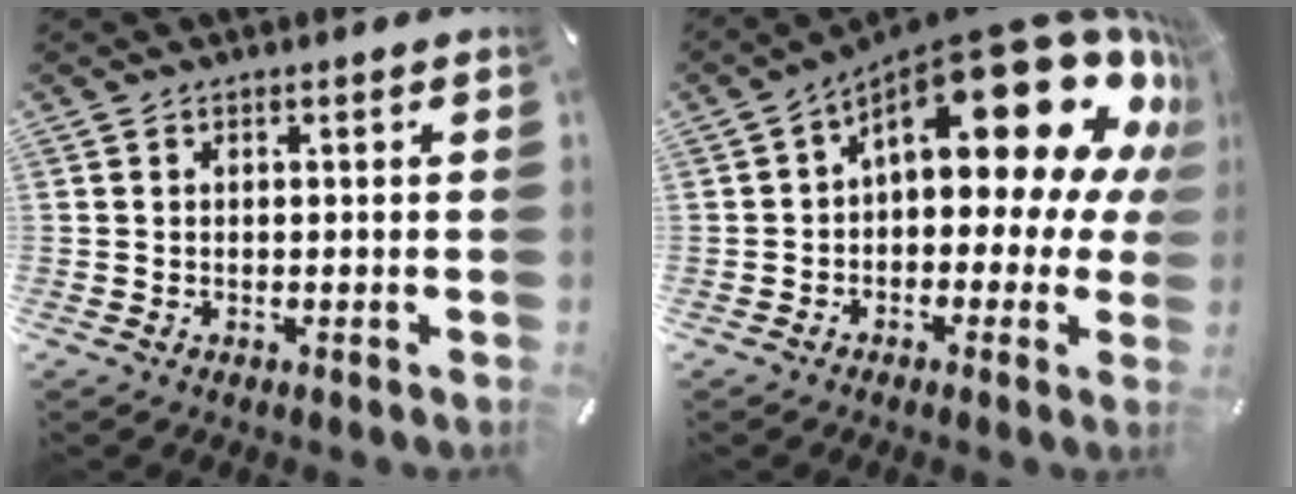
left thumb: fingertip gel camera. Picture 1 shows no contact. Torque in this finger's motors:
{"motor_torque": [1.35, 1.47, 1.42, 0.83, 0.24]}